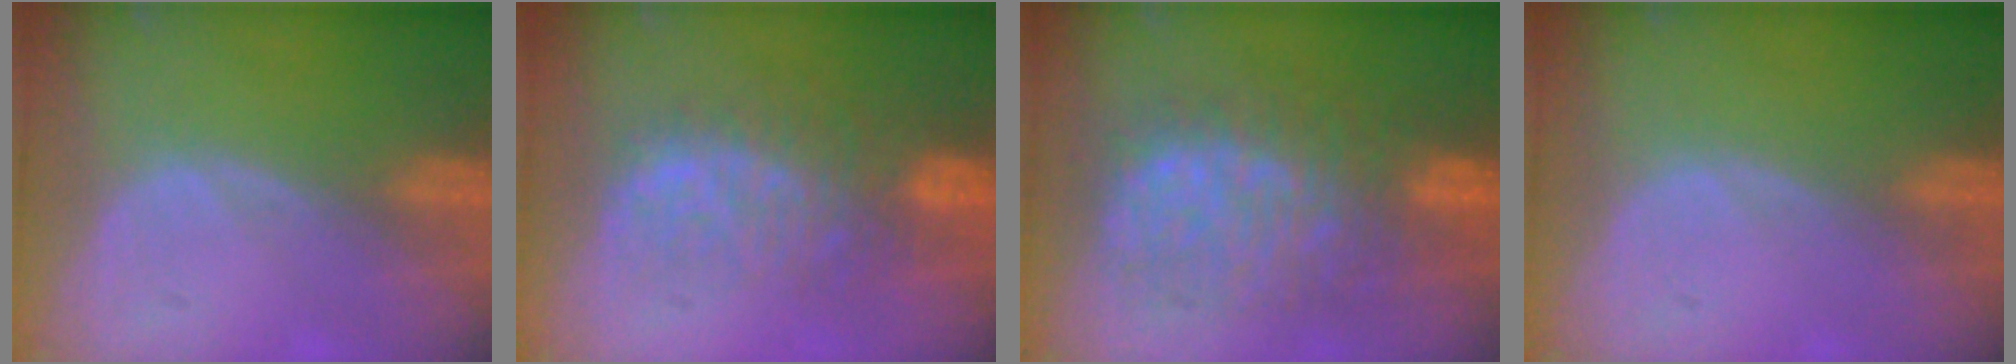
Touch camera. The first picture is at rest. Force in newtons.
{"total": 9.7, "press": 8.5, "slide": 4.7}
{"total": 12.1, "press": 12.0, "slide": 1.5}
{"total": 0.0}